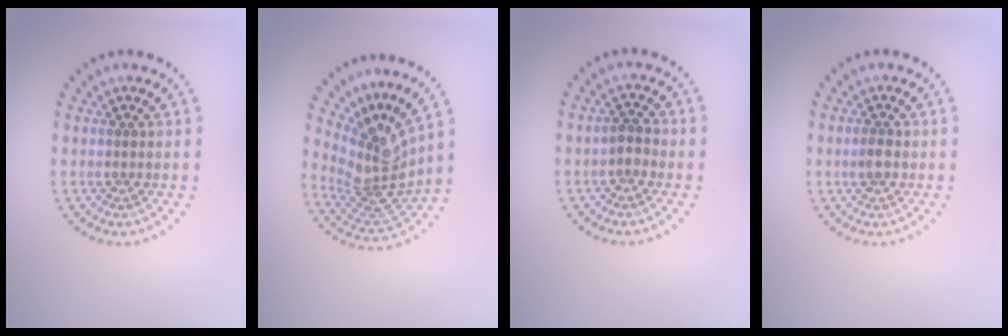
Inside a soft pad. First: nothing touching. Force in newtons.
{"total": 4.6, "press": 3.1, "slide": 3.4}
{"total": 1.4, "press": 1.3, "slide": 0.5}
{"total": 1.4, "press": 1.4, "slide": 0.1}